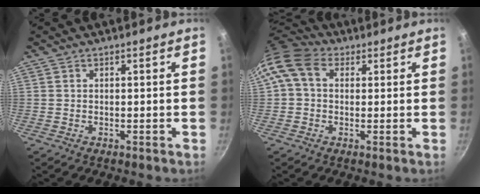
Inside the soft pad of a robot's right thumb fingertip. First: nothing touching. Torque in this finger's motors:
{"motor_torque": [1.24, 1.77, 0.62, -0.56, 0.38]}